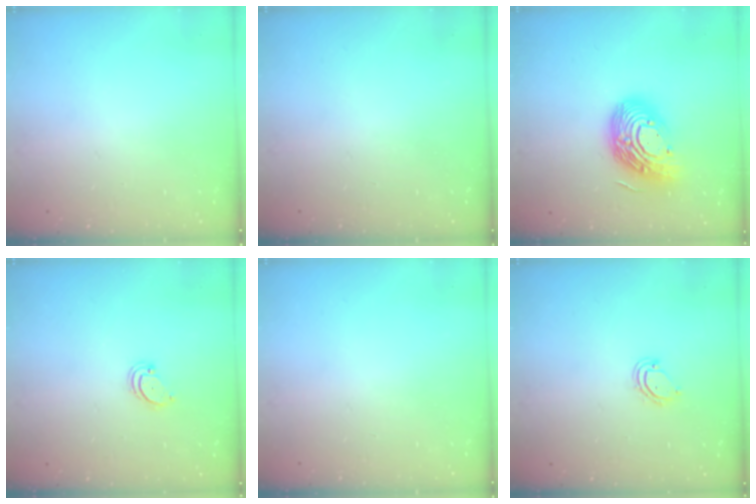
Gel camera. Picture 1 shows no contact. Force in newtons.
{"total": 0.0}
{"total": 17.0, "press": 16.9, "slide": 1.3}
{"total": 2.2, "press": 2.2, "slide": 0.3}
{"total": 0.0}
{"total": 5.2, "press": 5.2, "slide": 0.2}